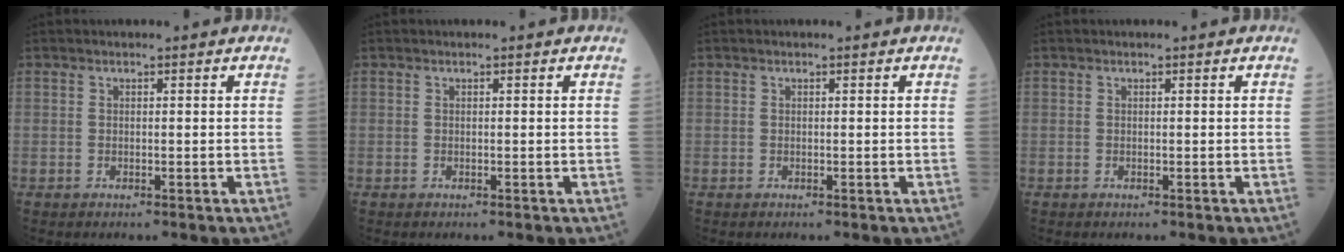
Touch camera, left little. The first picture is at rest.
{"total": 0.0}
{"total": 0.0}
{"total": 0.0}